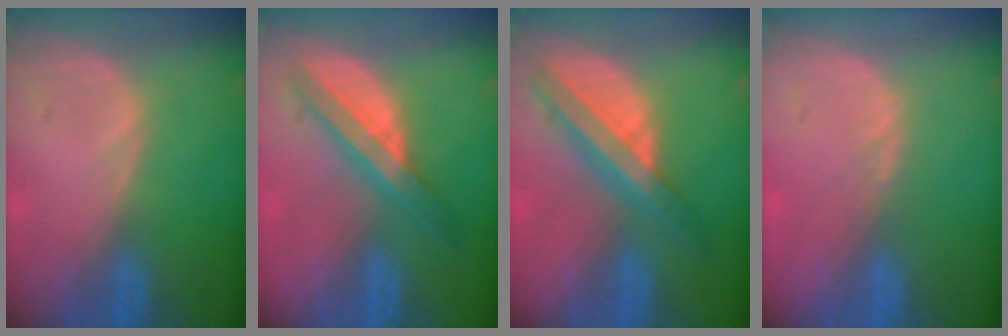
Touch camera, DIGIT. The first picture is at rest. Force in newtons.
{"total": 5.9, "press": 5.9, "slide": 0.1}
{"total": 8.1, "press": 6.9, "slide": 4.4}
{"total": 0.8, "press": 0.8, "slide": 0.3}